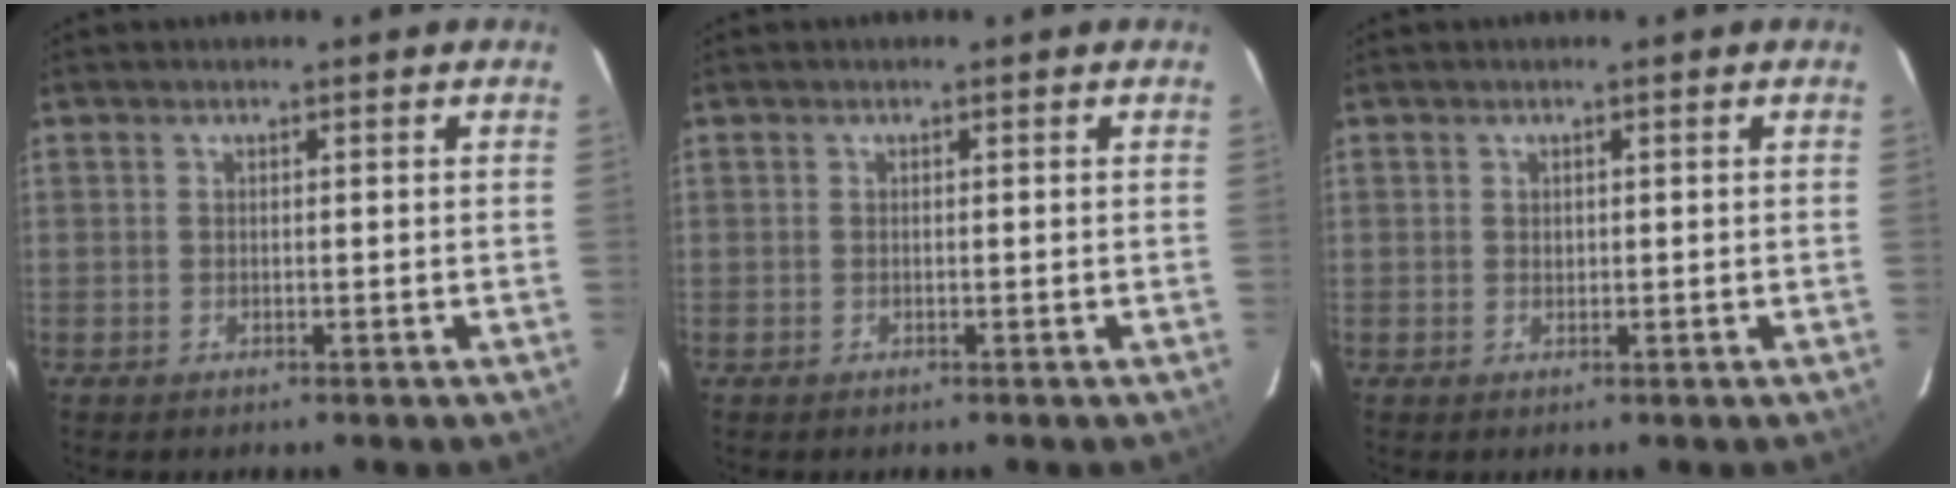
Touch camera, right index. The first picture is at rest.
{"total": 0.0}
{"total": 0.8, "force": [0.2, 0.7, 0.3], "torque": [-0.004, 0.002, 0.005]}